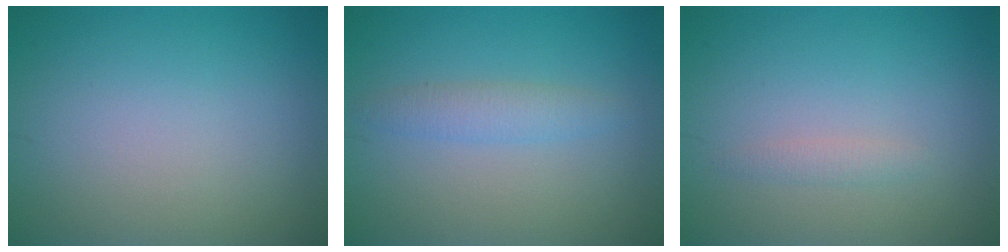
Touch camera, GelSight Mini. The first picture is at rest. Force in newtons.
{"total": 1.9, "press": 1.9, "slide": 0.0}
{"total": 0.9, "press": 0.9, "slide": 0.1}